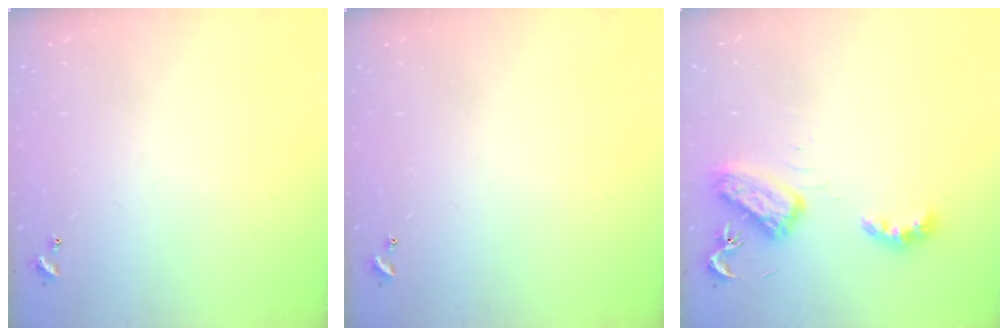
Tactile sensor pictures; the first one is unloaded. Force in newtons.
{"total": 0.0}
{"total": 6.9, "press": 6.9, "slide": 0.5}